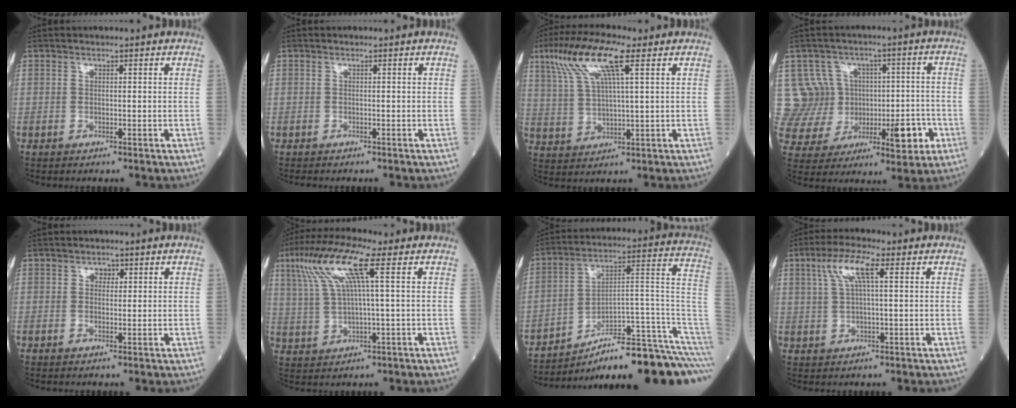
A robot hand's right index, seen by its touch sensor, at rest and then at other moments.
{"total": 0.5, "force": [-0.4, 0.3, 0.0], "torque": [-0.007, 0.002, -0.007]}
{"total": 10.8, "force": [5.5, 1.5, 9.1], "torque": [-0.196, 0.023, 0.110]}
{"total": 11.9, "force": [0.1, 11.2, 4.0], "torque": [-0.070, 0.062, 0.030]}
{"total": 1.3, "force": [0.7, 1.0, 0.5], "torque": [-0.004, 0.001, 0.009]}
{"total": 10.1, "force": [4.2, 0.5, 9.2], "torque": [-0.200, 0.024, 0.085]}
{"total": 19.7, "force": [-14.2, 1.5, 13.7], "torque": [-0.118, 0.058, -0.210]}
{"total": 6.3, "force": [2.5, 1.1, 5.6], "torque": [-0.118, 0.019, 0.051]}